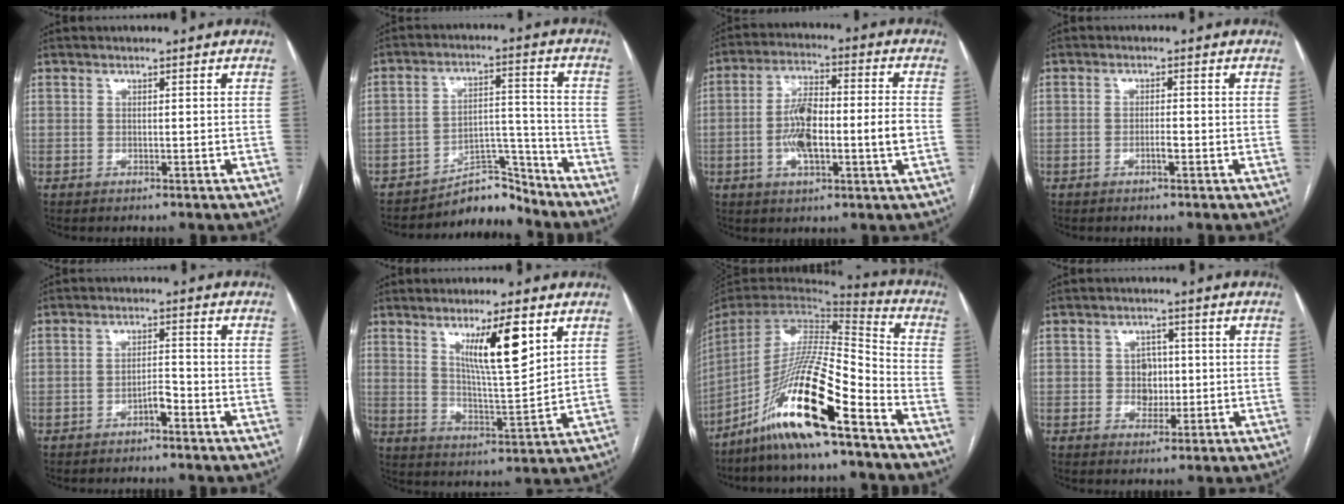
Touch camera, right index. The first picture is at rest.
{"total": 6.9, "force": [-6.7, 1.8, 0.1], "torque": [0.011, 0.055, -0.108]}
{"total": 12.0, "force": [-1.8, 2.4, 11.6], "torque": [-0.217, 0.020, -0.032]}
{"total": 1.7, "force": [-0.7, 0.2, 1.5], "torque": [-0.028, 0.000, -0.014]}
{"total": 2.5, "force": [-1.7, 0.6, 1.7], "torque": [-0.025, 0.005, -0.030]}
{"total": 10.0, "force": [4.9, 1.0, 8.7], "torque": [-0.148, -0.011, 0.087]}
{"total": 18.5, "force": [-11.5, 1.5, 14.4], "torque": [-0.301, -0.024, -0.219]}
{"total": 3.6, "force": [0.0, 3.0, 1.9], "torque": [-0.023, 0.009, 0.003]}